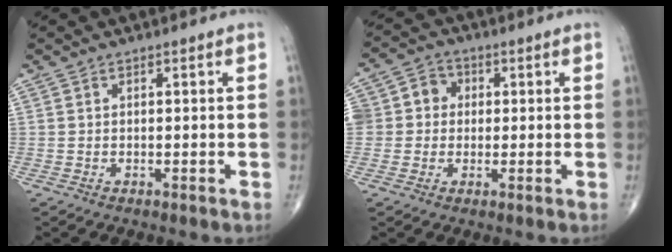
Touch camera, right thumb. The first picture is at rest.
{"total": 8.6, "force": [0.9, 7.8, 3.3], "torque": [-0.044, 0.025, 0.010]}